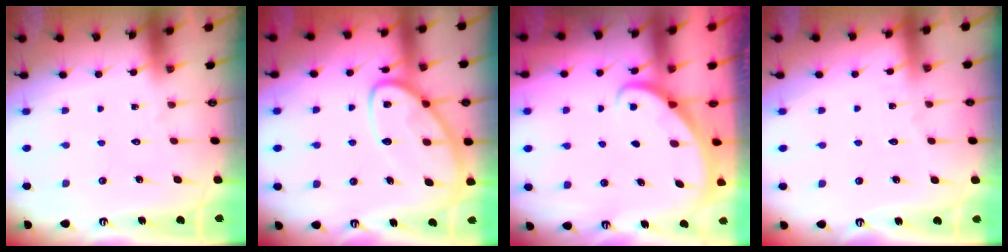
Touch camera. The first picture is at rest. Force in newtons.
{"total": 12.7, "press": 12.7, "slide": 1.1}
{"total": 2.3, "press": 2.3, "slide": 0.1}
{"total": 1.6, "press": 1.6, "slide": 0.2}